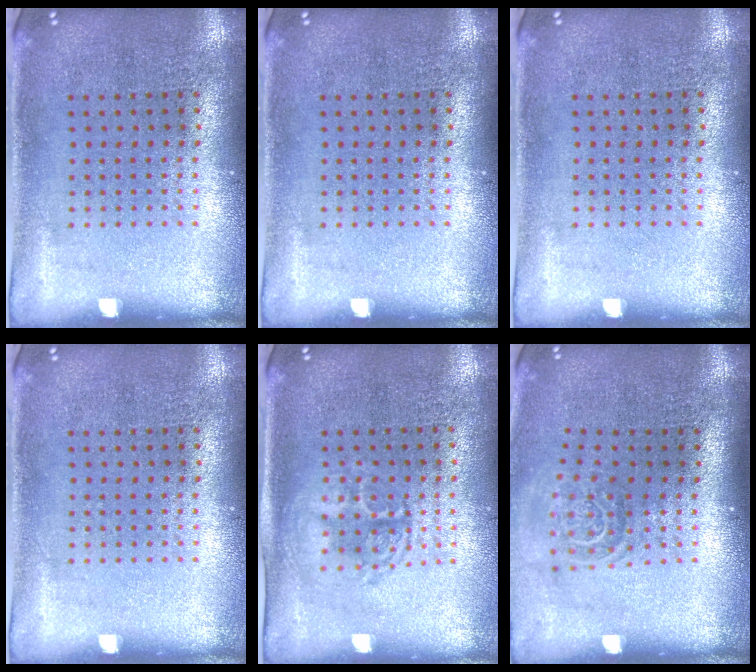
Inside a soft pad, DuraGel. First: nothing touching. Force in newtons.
{"total": 0.0}
{"total": 0.0}
{"total": 0.0}
{"total": 1.4, "press": 1.3, "slide": 0.5}
{"total": 1.5, "press": 1.1, "slide": 1.0}